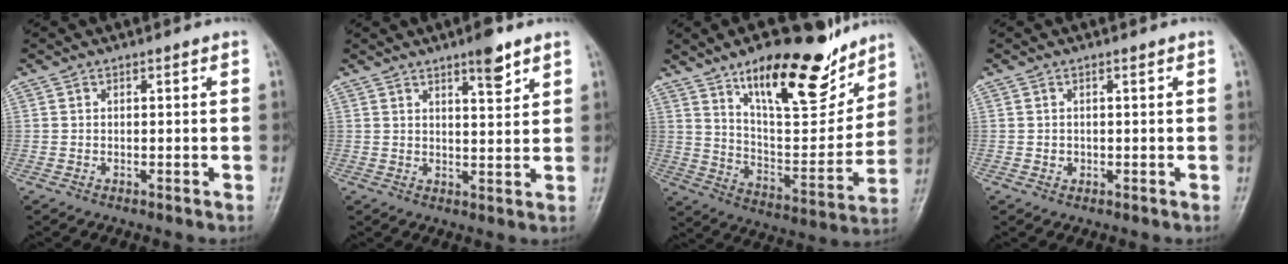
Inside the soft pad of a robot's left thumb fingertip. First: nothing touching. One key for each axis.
{"total": 5.2, "fx": 3.5, "fy": 1.2, "fz": 3.6, "tx": -0.045, "ty": -0.024, "tz": 0.051}
{"total": 22.3, "fx": 14.5, "fy": 8.0, "fz": 15.0, "tx": -0.181, "ty": -0.080, "tz": 0.238}
{"total": 0.9, "fx": 0.1, "fy": 0.8, "fz": 0.4, "tx": -0.001, "ty": 0.001, "tz": 0.003}